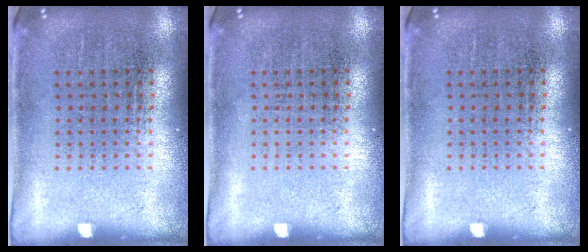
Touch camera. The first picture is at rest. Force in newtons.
{"total": 0.0}
{"total": 0.0}